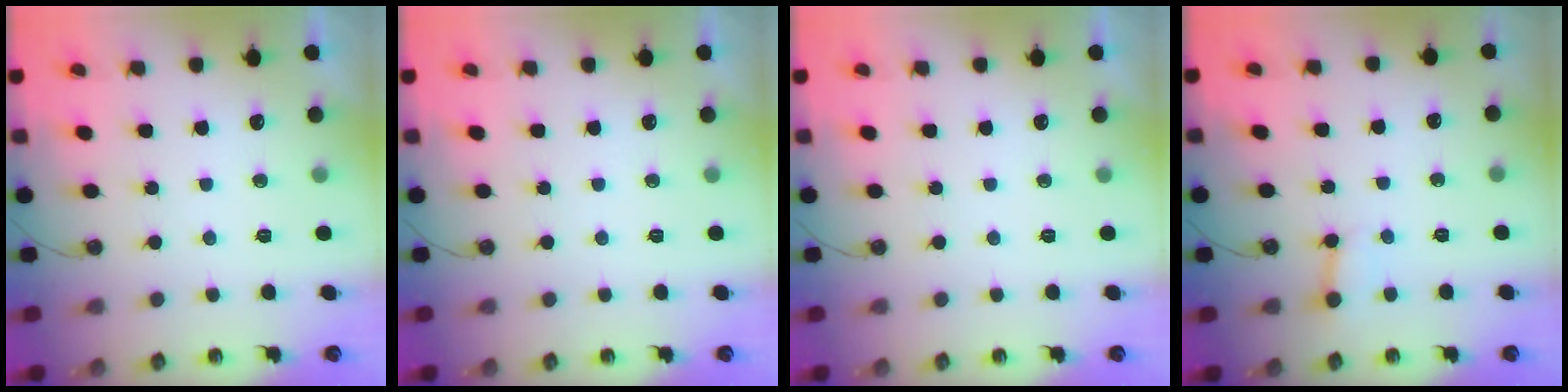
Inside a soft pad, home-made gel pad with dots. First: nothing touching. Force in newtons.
{"total": 0.0}
{"total": 0.0}
{"total": 2.7, "press": 2.7, "slide": 0.1}